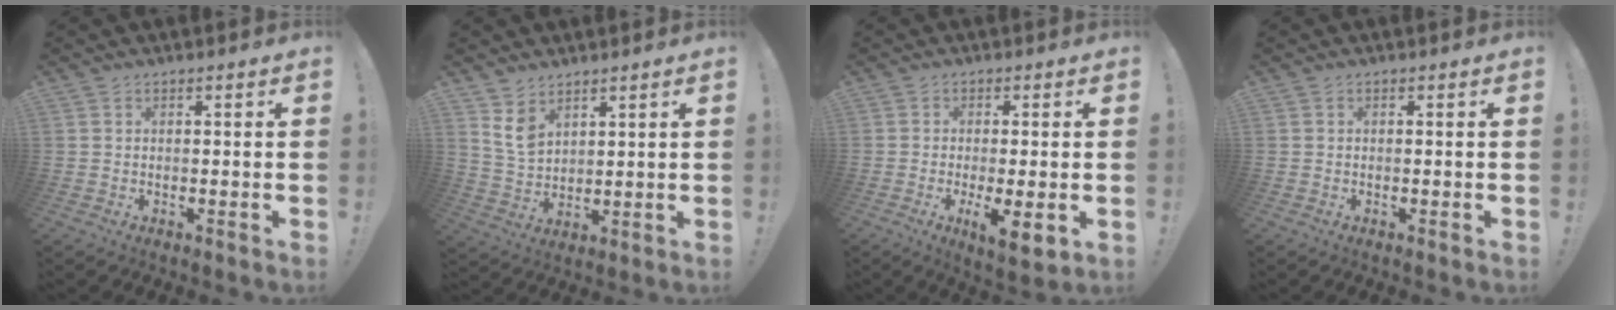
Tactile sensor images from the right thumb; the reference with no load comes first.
{"total": 6.6, "force": [4.3, 3.9, 3.3], "torque": [-0.052, -0.024, 0.081]}
{"total": 7.7, "force": [-1.4, 1.6, 7.4], "torque": [-0.111, -0.012, -0.018]}
{"total": 0.0}